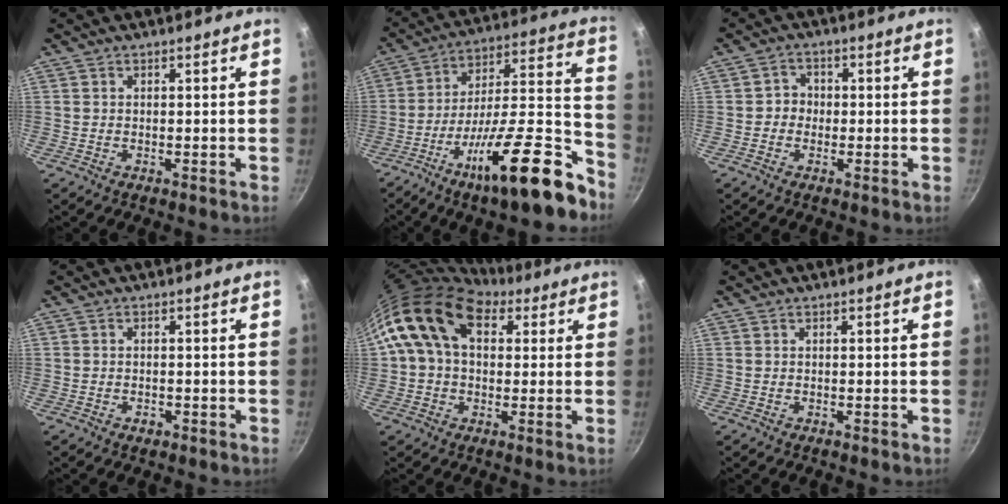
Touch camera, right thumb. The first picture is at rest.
{"total": 23.7, "force": [-14.1, 6.3, 18.0], "torque": [-0.233, 0.095, -0.234]}
{"total": 3.0, "force": [-0.4, 2.8, 0.9], "torque": [0.008, 0.009, -0.012]}
{"total": 1.3, "force": [-0.7, 0.9, 0.7], "torque": [-0.012, 0.003, -0.010]}
{"total": 14.8, "force": [5.2, 10.0, 9.6], "torque": [-0.137, 0.014, 0.072]}
{"total": 0.0}